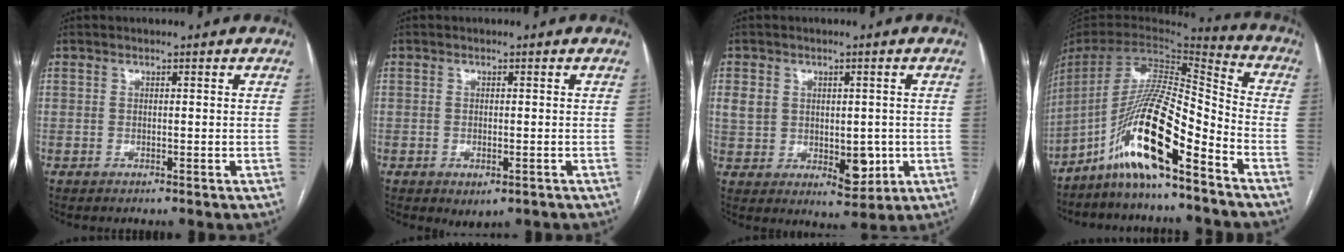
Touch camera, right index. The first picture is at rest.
{"total": 2.3, "force": [-1.0, 1.3, 1.6], "torque": [-0.021, -0.004, -0.002]}
{"total": 8.3, "force": [0.0, 5.6, 6.1], "torque": [-0.082, 0.003, 0.018]}
{"total": 16.6, "force": [-10.5, 1.5, 12.8], "torque": [-0.255, 0.001, -0.195]}